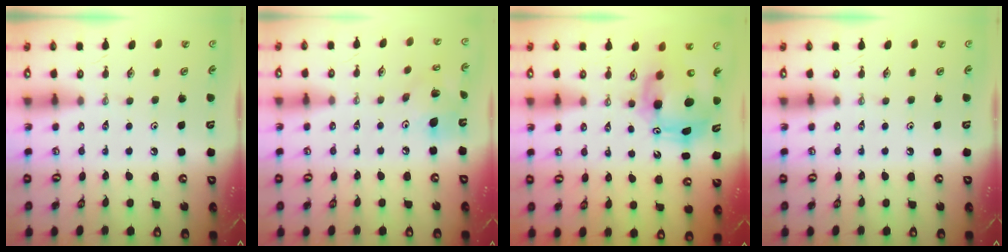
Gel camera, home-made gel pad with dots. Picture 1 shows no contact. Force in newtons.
{"total": 11.4, "press": 11.3, "slide": 1.9}
{"total": 9.5, "press": 9.2, "slide": 2.1}
{"total": 0.0}